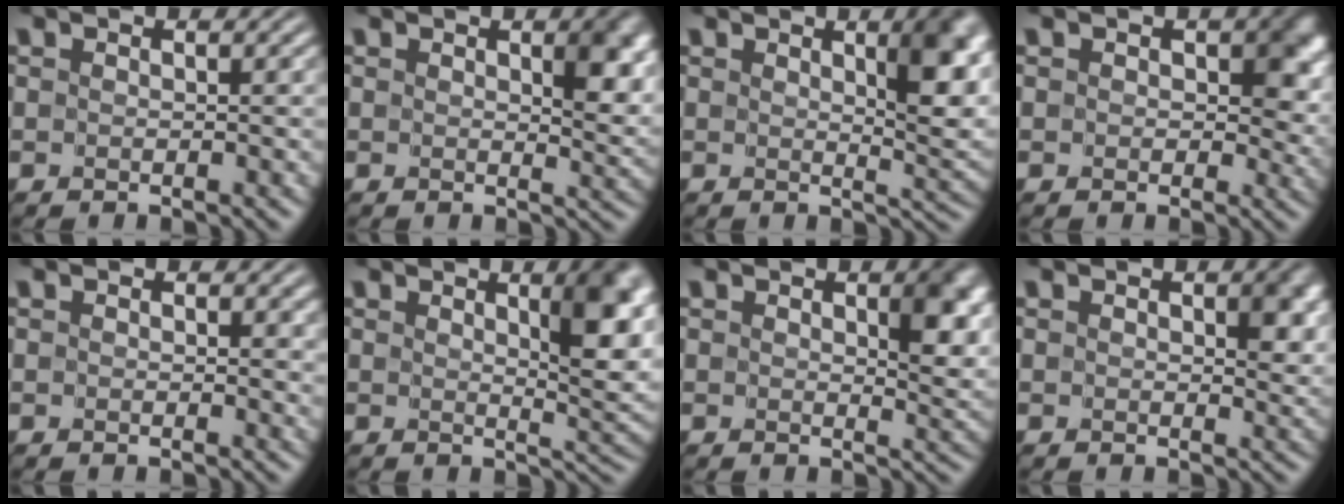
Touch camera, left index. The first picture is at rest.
{"total": 3.6, "force": [1.1, 1.7, 3.0], "torque": [-0.038, -0.009, 0.020]}
{"total": 5.2, "force": [2.1, 1.5, 4.5], "torque": [-0.053, -0.007, 0.037]}
{"total": 4.0, "force": [0.6, 2.7, 3.0], "torque": [-0.028, -0.002, 0.005]}
{"total": 1.8, "force": [0.6, 1.0, 1.3], "torque": [-0.009, -0.001, 0.007]}
{"total": 5.8, "force": [2.3, 1.6, 5.1], "torque": [-0.060, -0.008, 0.041]}
{"total": 4.0, "force": [1.3, 1.7, 3.3], "torque": [-0.042, -0.009, 0.024]}
{"total": 3.3, "force": [0.6, 1.8, 2.7], "torque": [-0.032, -0.005, 0.012]}